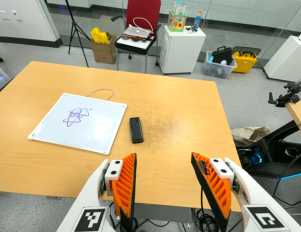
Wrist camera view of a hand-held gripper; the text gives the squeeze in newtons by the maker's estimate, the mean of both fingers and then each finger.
{"total": 0.0}